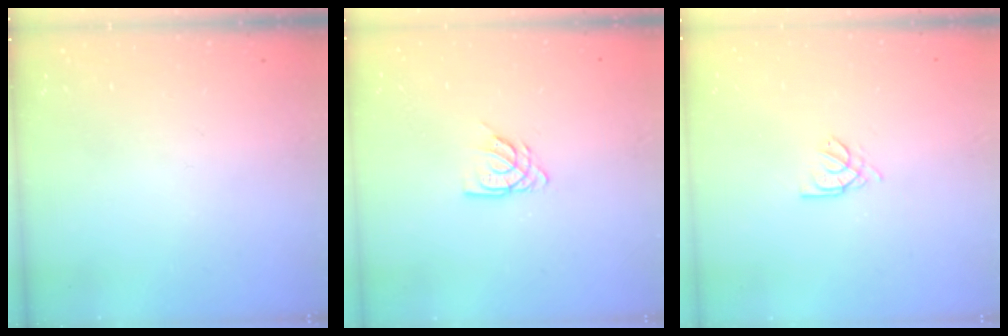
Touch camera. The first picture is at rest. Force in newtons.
{"total": 5.3, "press": 5.3, "slide": 0.5}
{"total": 2.2, "press": 2.2, "slide": 0.6}